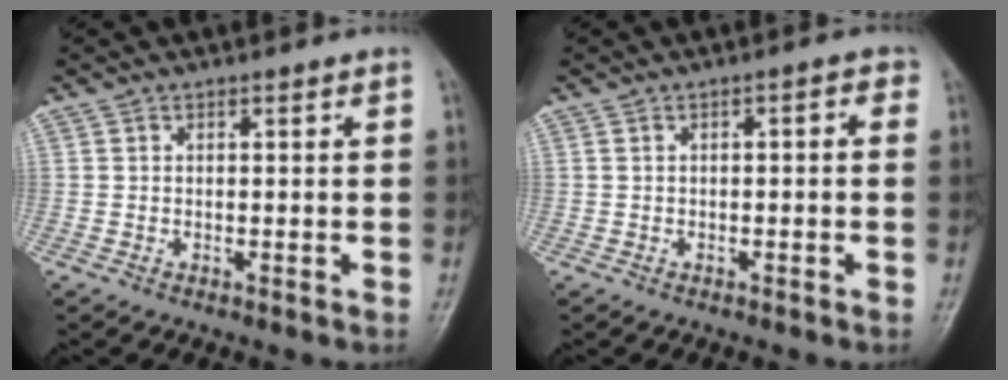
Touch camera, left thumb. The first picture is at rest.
{"total": 1.7, "force": [0.0, 0.9, 1.5], "torque": [-0.013, 0.014, -0.005]}